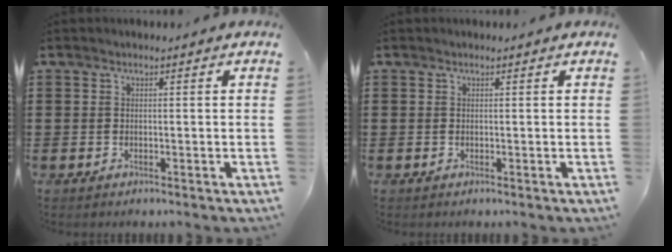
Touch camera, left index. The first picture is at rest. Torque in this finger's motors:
{"motor_torque": [-1.13, 1.01, -0.32, -0.09]}